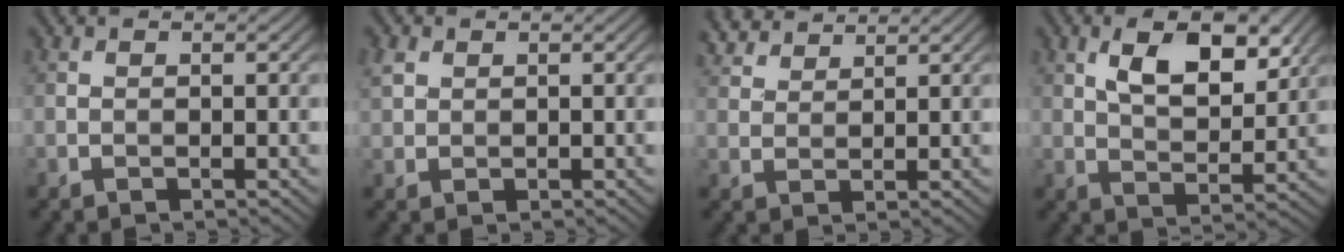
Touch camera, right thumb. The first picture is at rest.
{"total": 2.1, "force": [0.9, 1.6, 1.0], "torque": [-0.030, 0.005, 0.020]}
{"total": 4.2, "force": [3.7, 1.1, 1.6], "torque": [-0.047, 0.008, 0.080]}
{"total": 8.1, "force": [3.8, 3.9, 6.1], "torque": [-0.108, -0.002, 0.069]}